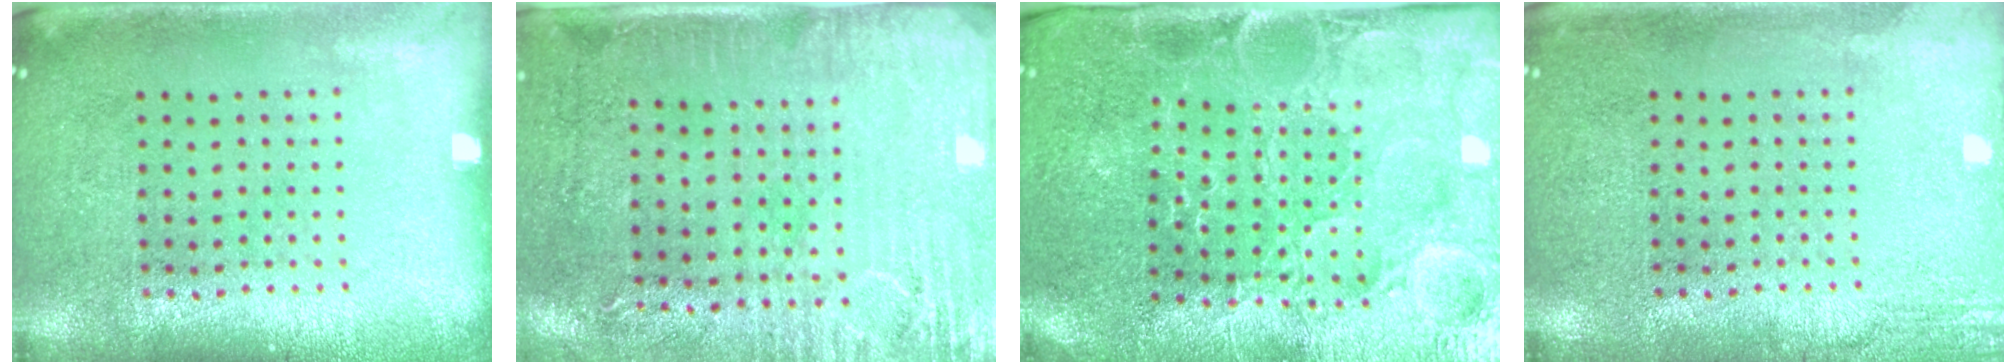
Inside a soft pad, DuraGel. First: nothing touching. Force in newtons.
{"total": 3.0, "press": 2.5, "slide": 1.7}
{"total": 3.8, "press": 3.8, "slide": 0.4}
{"total": 2.2, "press": 2.2, "slide": 0.4}